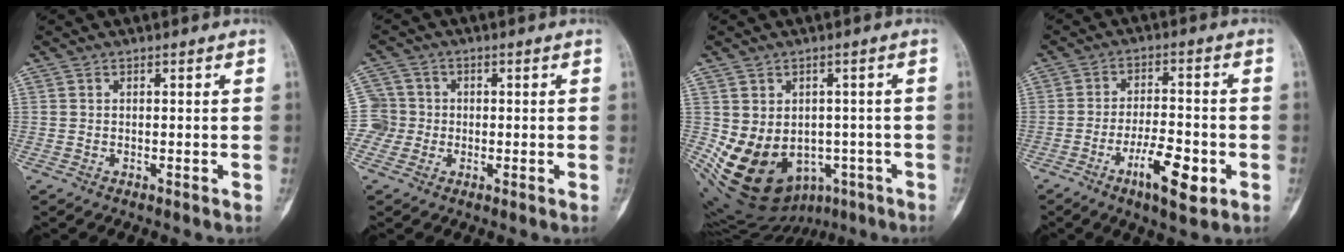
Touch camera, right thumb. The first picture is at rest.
{"total": 5.4, "force": [-0.6, 5.4, 0.3], "torque": [0.016, 0.014, -0.018]}
{"total": 15.8, "force": [-4.6, 12.4, 8.6], "torque": [-0.136, 0.013, -0.043]}
{"total": 9.7, "force": [-4.1, 3.3, 8.2], "torque": [-0.132, 0.017, -0.067]}